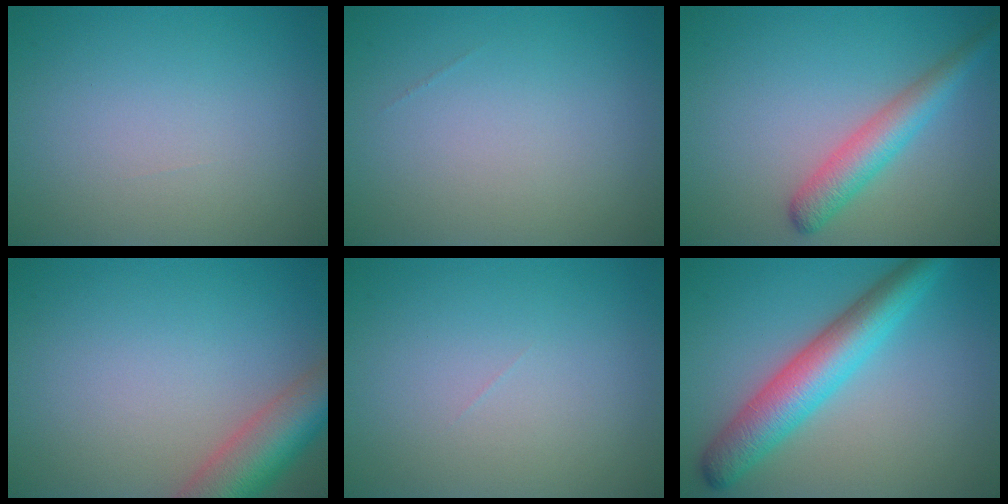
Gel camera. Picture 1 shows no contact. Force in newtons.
{"total": 0.0}
{"total": 3.6, "press": 3.6, "slide": 0.1}
{"total": 6.7, "press": 6.7, "slide": 0.4}
{"total": 0.0}
{"total": 6.6, "press": 6.6, "slide": 0.1}